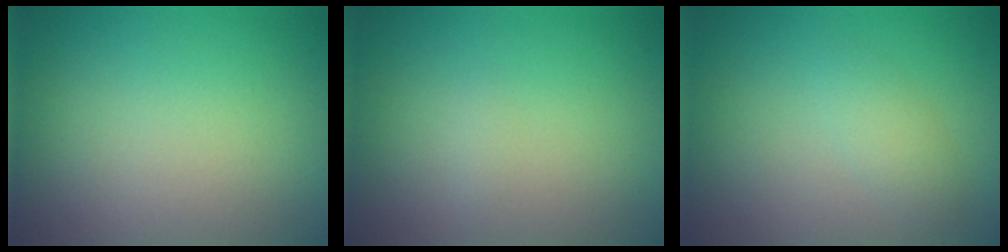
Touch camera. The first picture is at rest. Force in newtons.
{"total": 0.5, "press": 0.5, "slide": 0.1}
{"total": 1.6, "press": 1.6, "slide": 0.1}